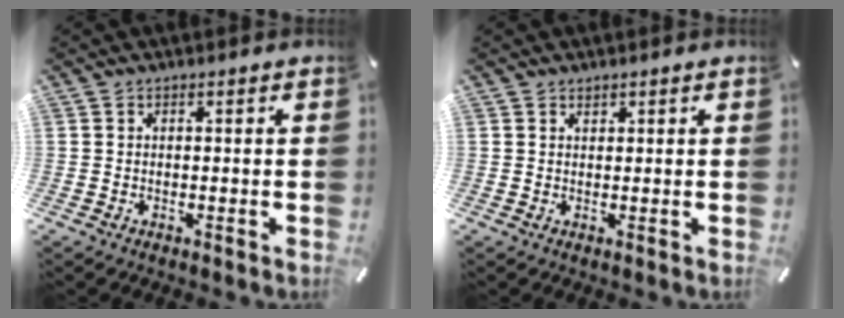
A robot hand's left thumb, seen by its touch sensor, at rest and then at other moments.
{"total": 0.7, "force": [0.6, 0.4, 0.1], "torque": [0.006, -0.005, 0.011]}